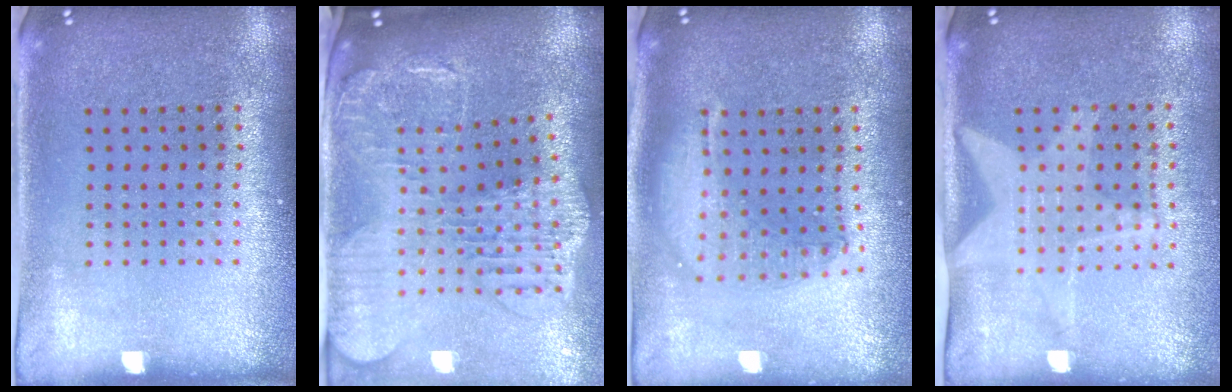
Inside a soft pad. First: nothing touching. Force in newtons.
{"total": 2.8, "press": 2.4, "slide": 1.4}
{"total": 1.8, "press": 1.5, "slide": 0.9}
{"total": 1.9, "press": 1.5, "slide": 1.1}